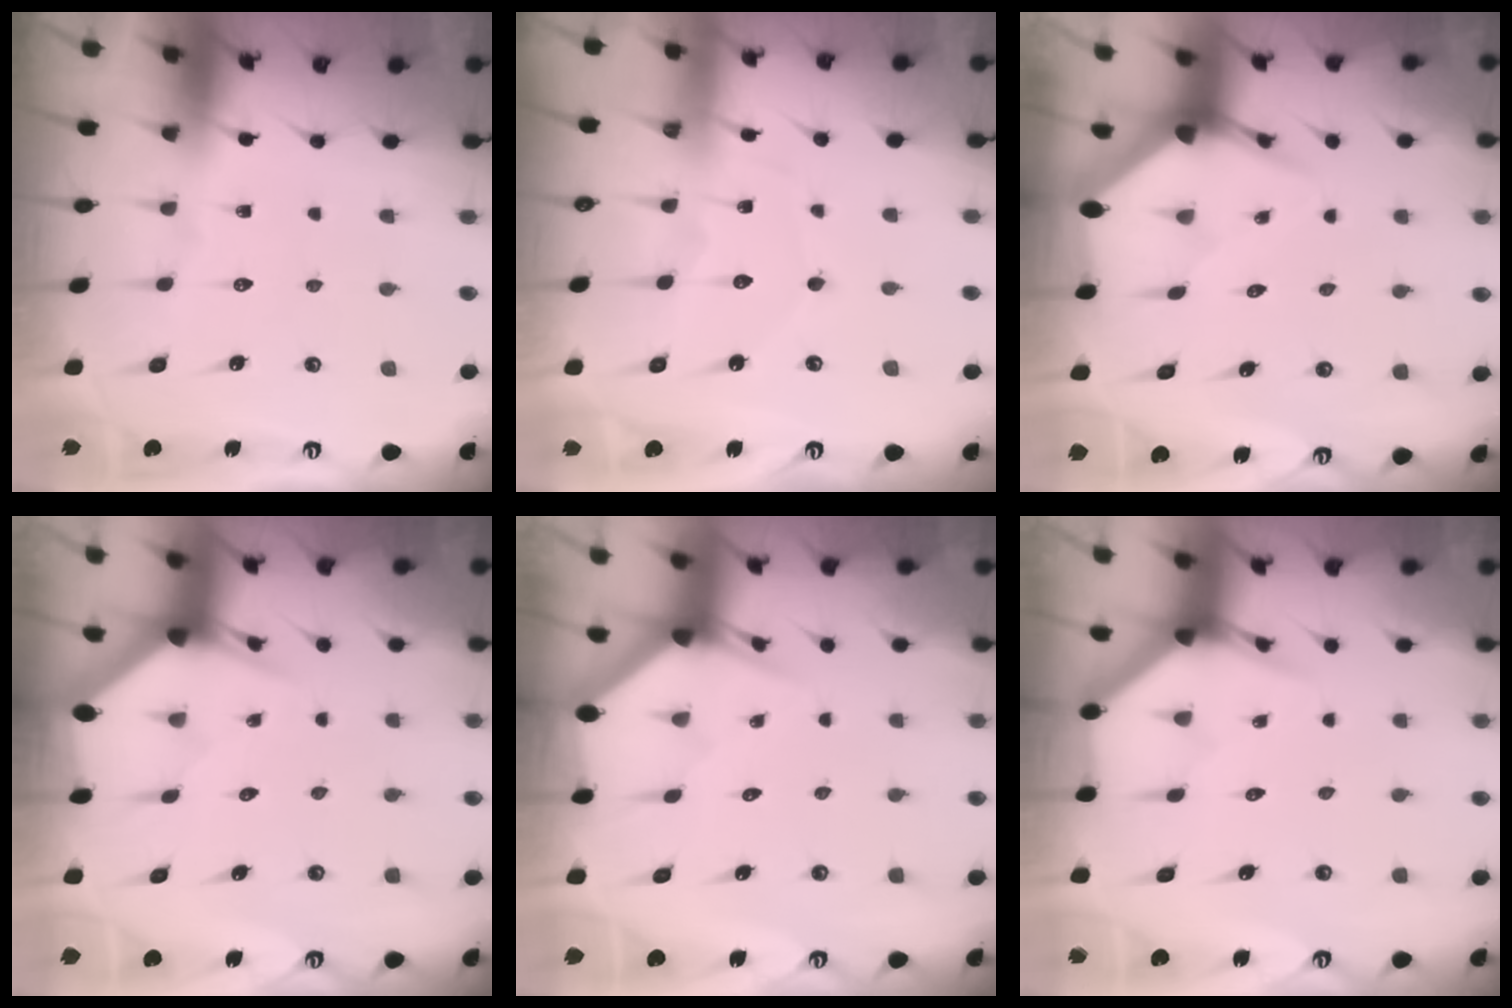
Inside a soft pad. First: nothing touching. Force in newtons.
{"total": 4.3, "press": 4.2, "slide": 0.2}
{"total": 4.6, "press": 4.6, "slide": 0.2}
{"total": 3.0, "press": 3.0, "slide": 0.1}
{"total": 2.7, "press": 2.7, "slide": 0.2}
{"total": 3.8, "press": 3.8, "slide": 0.2}